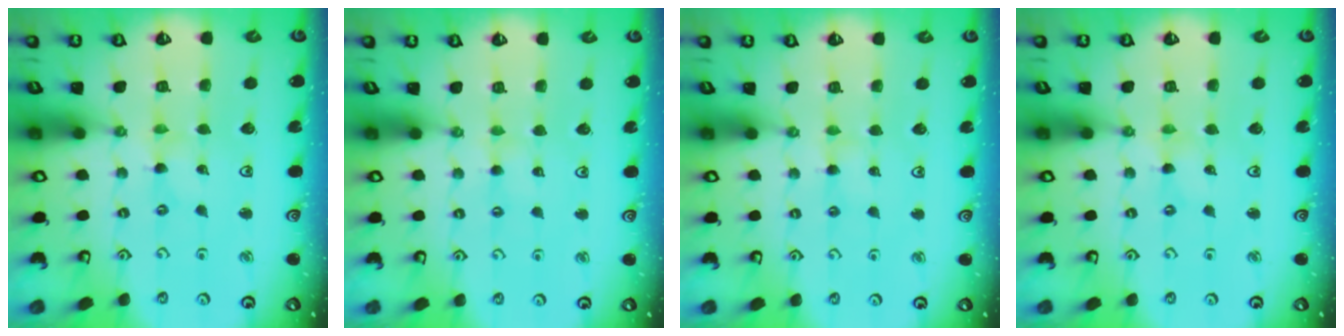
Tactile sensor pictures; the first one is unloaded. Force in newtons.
{"total": 2.0, "press": 2.0, "slide": 0.3}
{"total": 2.5, "press": 2.5, "slide": 0.2}
{"total": 0.0}